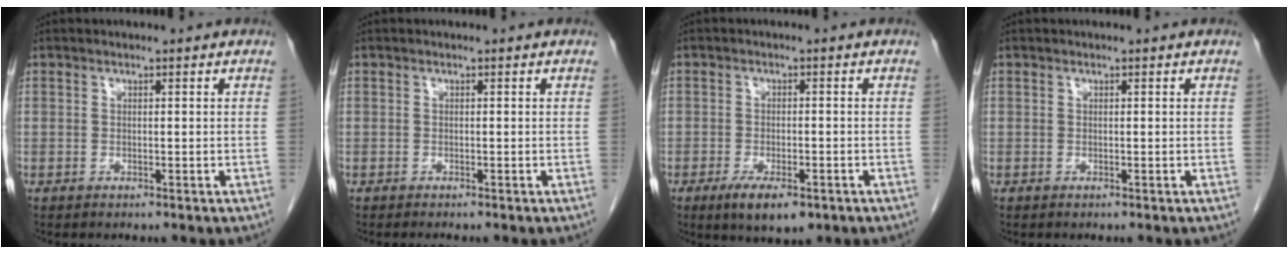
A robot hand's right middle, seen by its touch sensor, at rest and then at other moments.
{"total": 0.9, "force": [-0.8, -0.1, 0.4], "torque": [-0.008, -0.003, -0.010]}
{"total": 5.9, "force": [-3.4, 2.1, 4.3], "torque": [-0.073, -0.010, -0.048]}
{"total": 0.0}